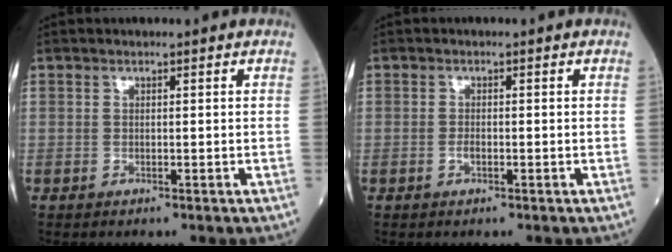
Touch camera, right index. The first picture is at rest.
{"total": 1.0, "force": [-0.4, 0.3, 0.9], "torque": [-0.019, 0.000, -0.008]}